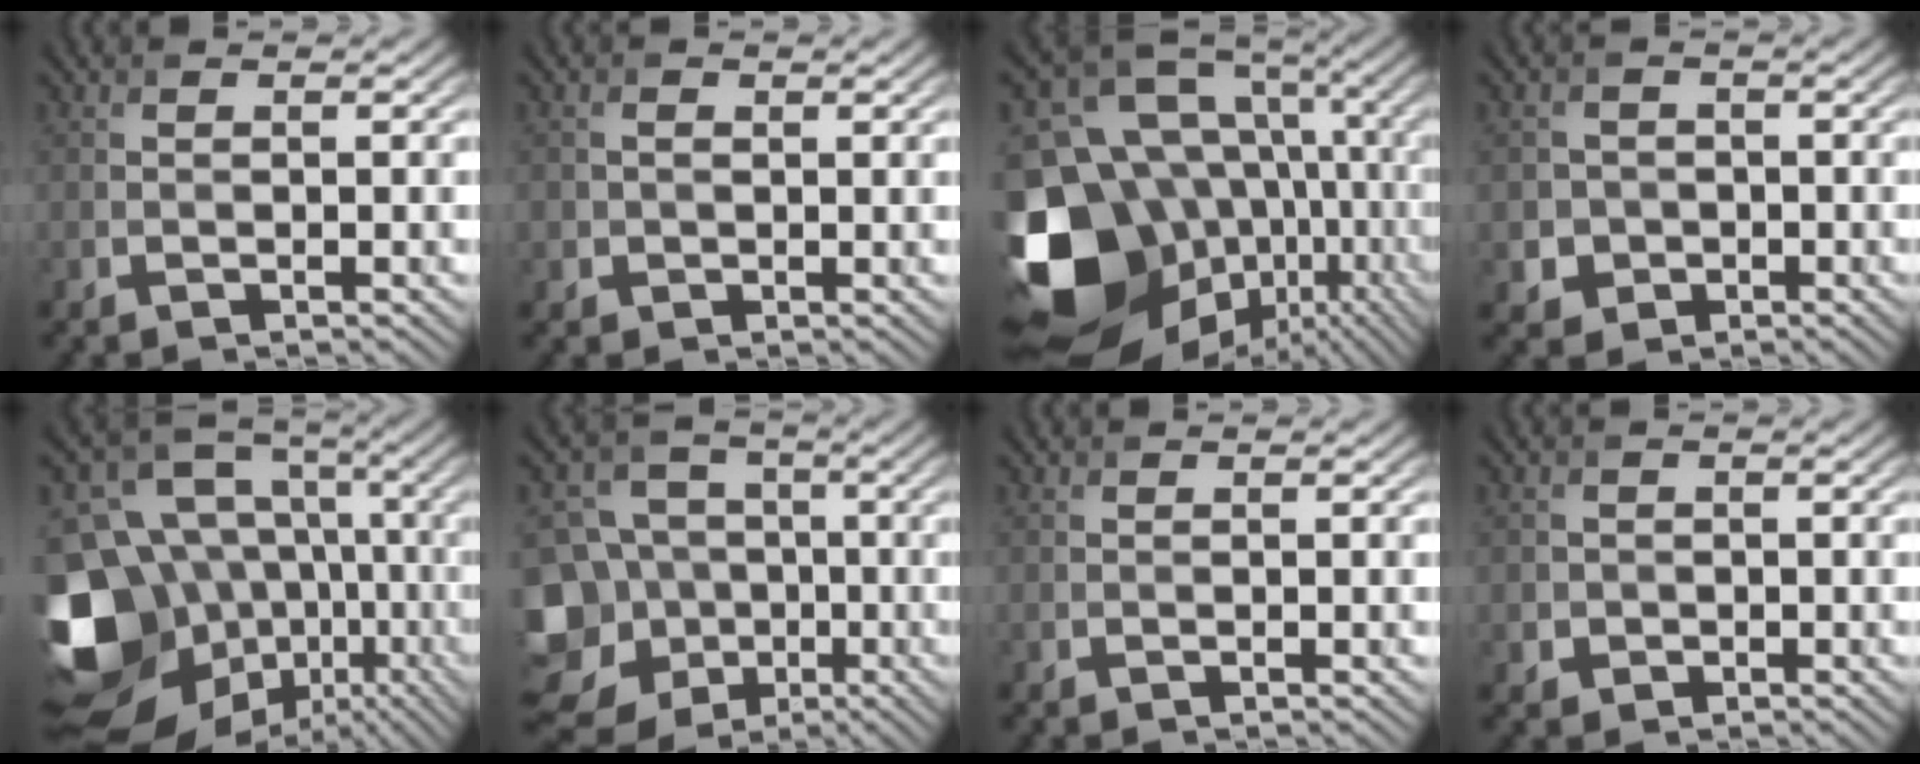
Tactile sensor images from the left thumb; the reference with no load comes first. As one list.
[{"total": 1.4, "force": [0.0, 1.3, 0.4], "torque": [-0.016, -0.005, -0.006]}, {"total": 21.7, "force": [-5.8, 17.0, 12.2], "torque": [-0.291, -0.030, -0.060]}, {"total": 3.5, "force": [-1.0, 3.3, 0.6], "torque": [-0.011, -0.005, -0.034]}, {"total": 19.4, "force": [-4.8, 15.3, 10.9], "torque": [-0.274, -0.024, -0.052]}, {"total": 16.8, "force": [-6.7, 14.1, 6.1], "torque": [-0.188, -0.009, -0.117]}, {"total": 0.0}, {"total": 1.6, "force": [-0.5, 1.5, 0.1], "torque": [-0.004, -0.005, -0.012]}]